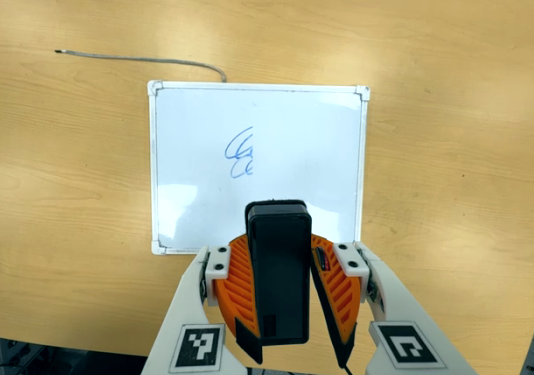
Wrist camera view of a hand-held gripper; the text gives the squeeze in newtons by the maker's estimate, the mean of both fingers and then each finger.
{"total": 8.4, "left": 8.5, "right": 8.3}